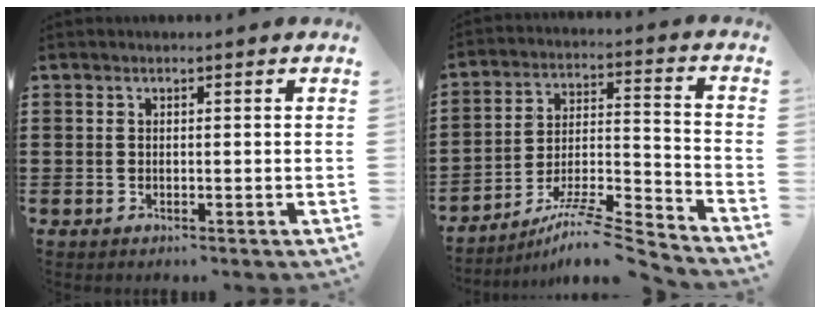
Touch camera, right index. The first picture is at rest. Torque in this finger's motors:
{"motor_torque": [0.17, -0.38, 0.27, 0.10]}